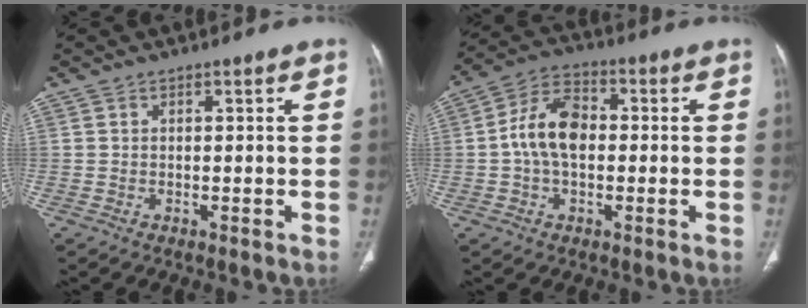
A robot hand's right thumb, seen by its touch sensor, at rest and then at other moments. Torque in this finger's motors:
{"motor_torque": [0.81, 1.94, 1.00, -0.12, 0.10]}